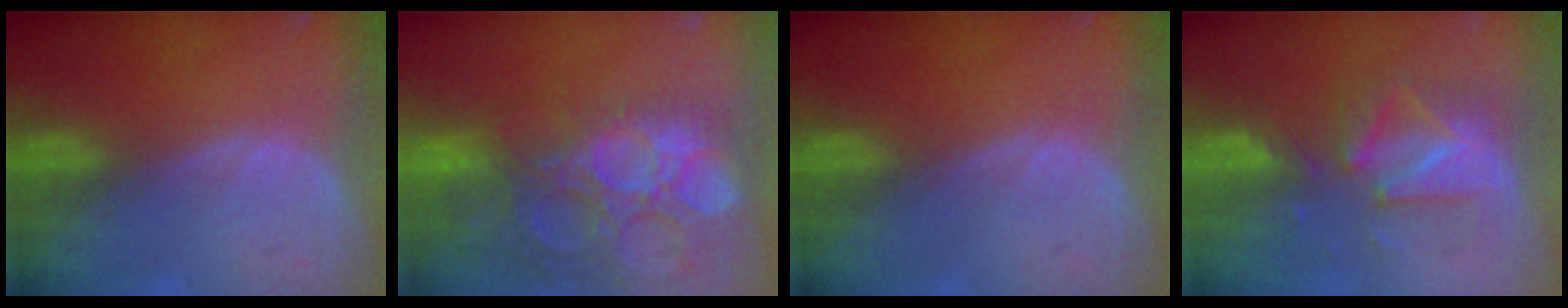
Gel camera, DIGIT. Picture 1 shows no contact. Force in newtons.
{"total": 15.7, "press": 12.9, "slide": 8.9}
{"total": 0.0}
{"total": 8.2, "press": 8.2, "slide": 0.7}